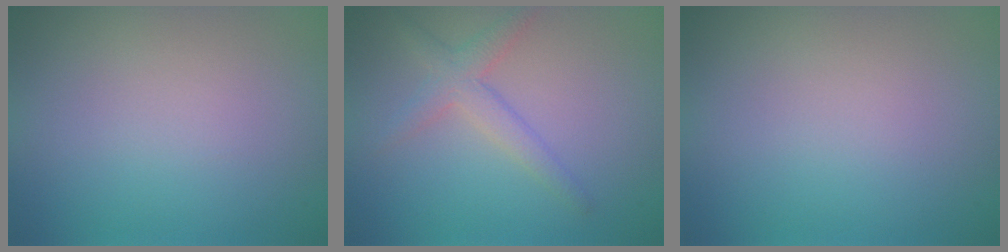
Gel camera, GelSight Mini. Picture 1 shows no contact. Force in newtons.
{"total": 2.6, "press": 2.6, "slide": 0.1}
{"total": 0.0}